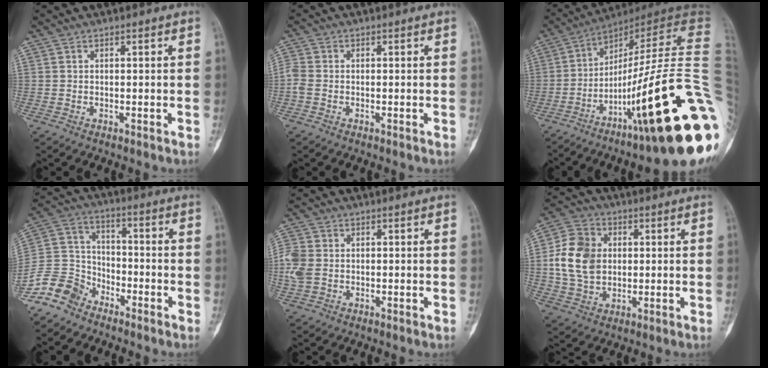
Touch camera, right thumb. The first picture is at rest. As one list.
[{"total": 2.3, "force": [-0.4, 1.6, 1.5], "torque": [-0.046, 0.000, -0.014]}, {"total": 32.7, "force": [-7.8, 5.1, 31.3], "torque": [-0.393, 0.015, -0.126]}, {"total": 10.7, "force": [-8.1, 6.4, 3.0], "torque": [-0.054, 0.057, -0.169]}, {"total": 5.3, "force": [-0.1, 4.0, 3.5], "torque": [-0.098, 0.007, -0.002]}, {"total": 12.4, "force": [1.1, 9.5, 7.8], "torque": [-0.129, 0.007, 0.019]}]